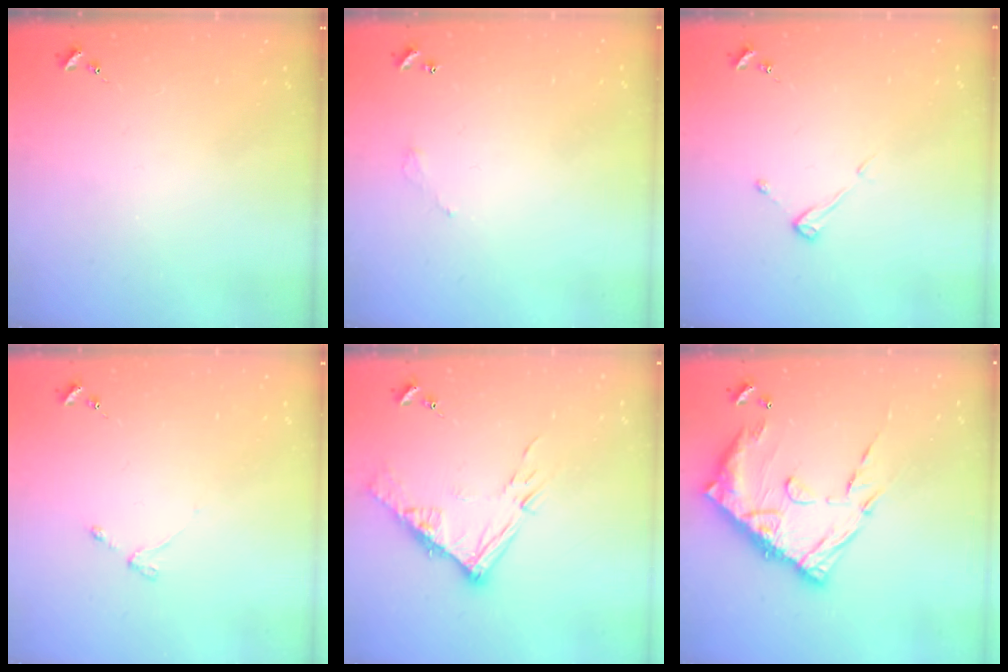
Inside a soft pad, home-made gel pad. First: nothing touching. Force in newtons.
{"total": 3.0, "press": 3.0, "slide": 0.2}
{"total": 3.8, "press": 3.8, "slide": 0.4}
{"total": 3.1, "press": 3.0, "slide": 0.4}
{"total": 13.2, "press": 13.2, "slide": 1.2}
{"total": 17.5, "press": 17.4, "slide": 2.0}